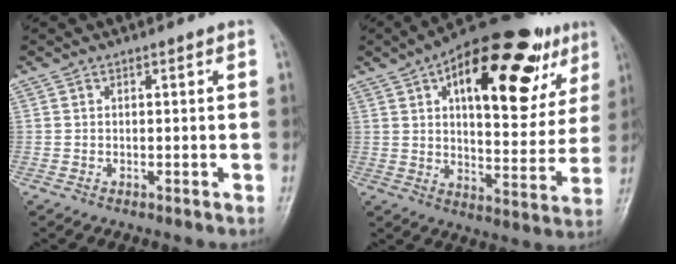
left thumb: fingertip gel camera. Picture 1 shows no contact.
{"total": 26.6, "force": [11.9, 11.8, 20.6], "torque": [-0.256, -0.007, 0.172]}